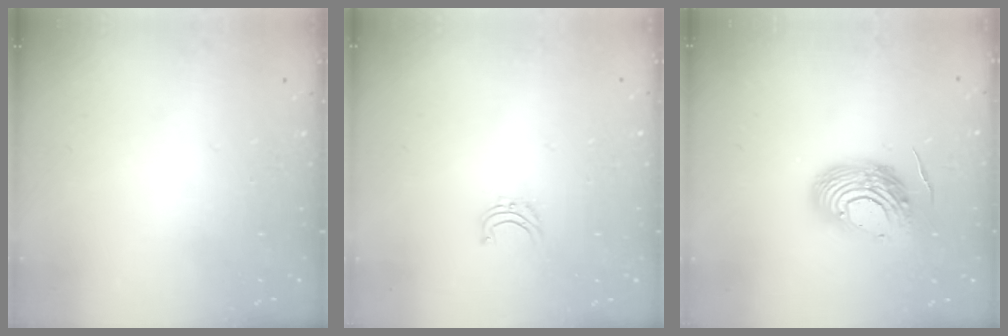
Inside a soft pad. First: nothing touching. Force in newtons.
{"total": 4.2, "press": 4.2, "slide": 0.4}
{"total": 13.7, "press": 13.7, "slide": 1.6}